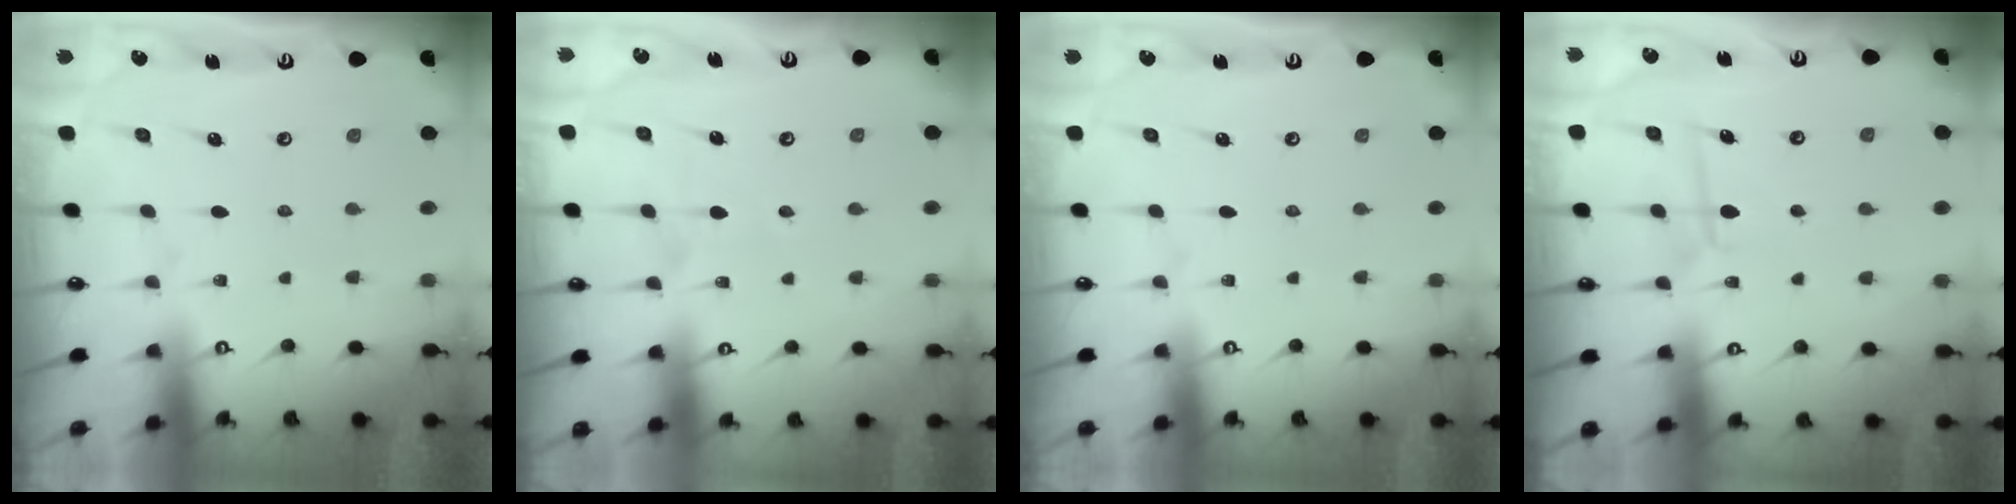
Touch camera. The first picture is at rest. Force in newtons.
{"total": 4.7, "press": 4.7, "slide": 0.5}
{"total": 0.0}
{"total": 7.0, "press": 6.9, "slide": 0.8}